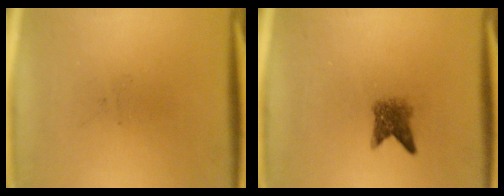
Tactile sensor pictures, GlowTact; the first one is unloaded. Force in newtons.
{"total": 3.0}